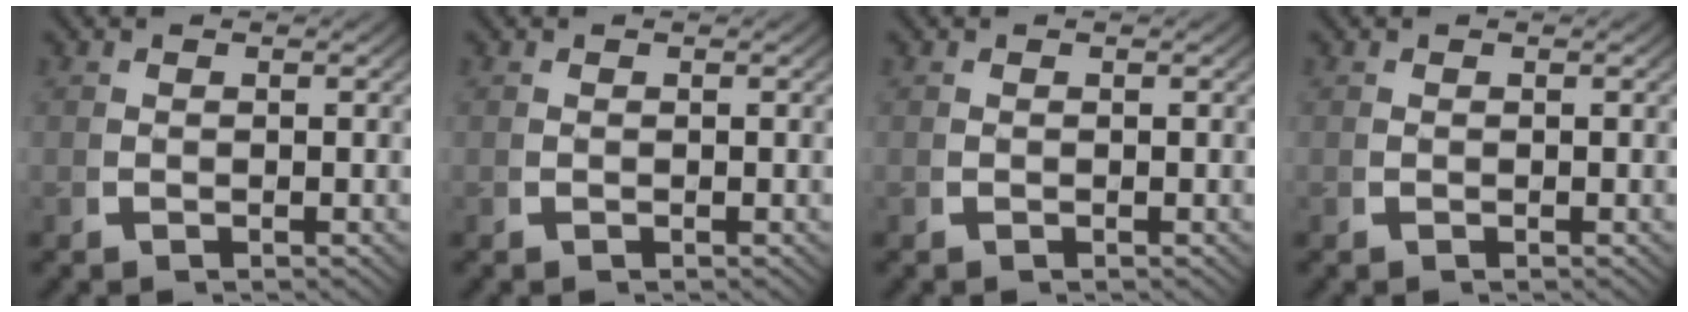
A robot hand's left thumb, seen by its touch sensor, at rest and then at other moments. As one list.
[{"total": 0.0}, {"total": 0.0}, {"total": 0.0}]